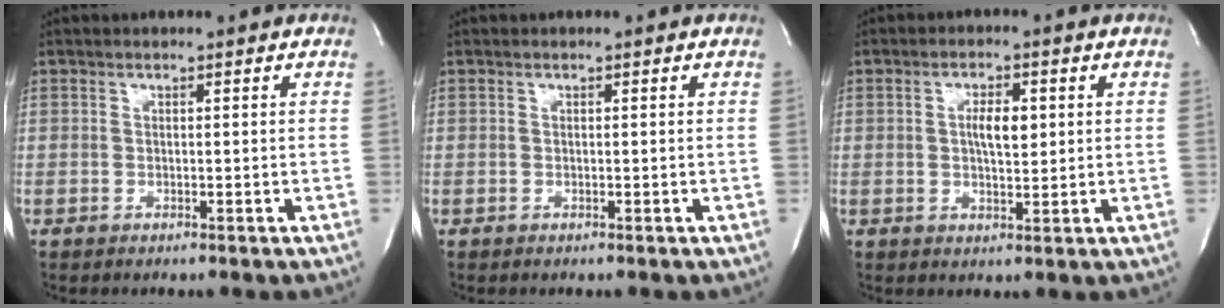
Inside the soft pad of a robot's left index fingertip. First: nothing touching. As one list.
[{"total": 0.0}, {"total": 4.4, "force": [0.7, 1.5, 4.1], "torque": [-0.068, 0.003, 0.010]}]